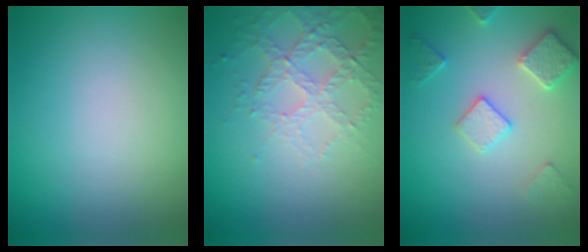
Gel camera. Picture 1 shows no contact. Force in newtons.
{"total": 4.1, "press": 3.0, "slide": 2.9}
{"total": 2.9, "press": 2.8, "slide": 0.5}